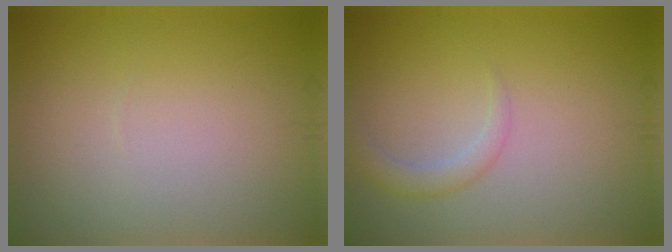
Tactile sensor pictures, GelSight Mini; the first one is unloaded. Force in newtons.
{"total": 1.7, "press": 1.7, "slide": 0.1}